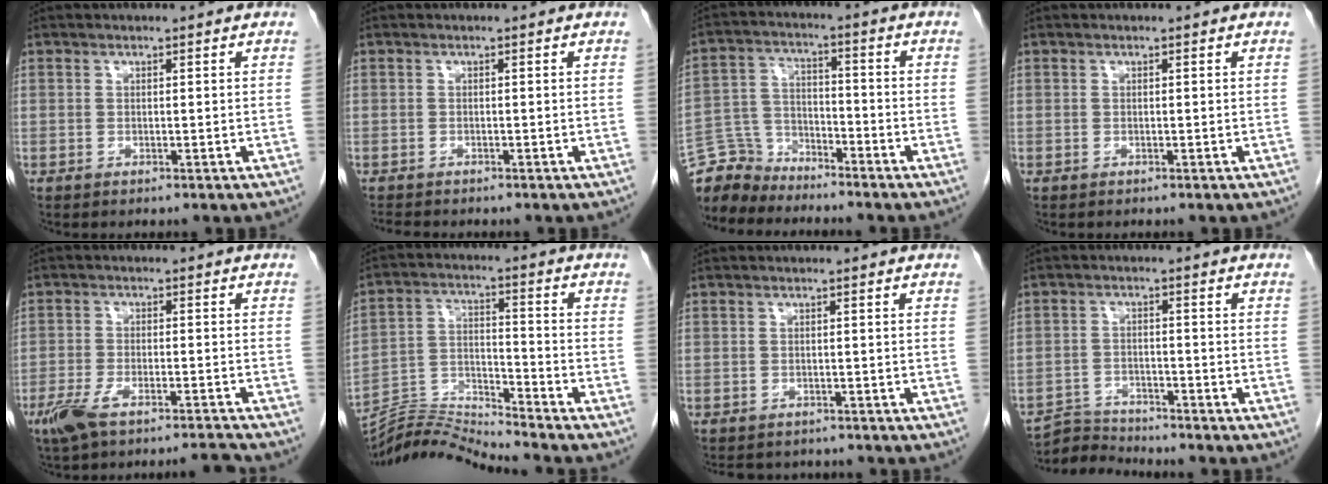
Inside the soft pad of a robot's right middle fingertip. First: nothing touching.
{"total": 2.3, "force": [-2.1, 0.6, 0.8], "torque": [-0.016, -0.006, -0.030]}
{"total": 7.7, "force": [-7.3, 2.3, -0.3], "torque": [-0.002, 0.010, -0.144]}
{"total": 0.0}
{"total": 7.0, "force": [-5.9, 0.5, 3.8], "torque": [-0.072, -0.006, -0.104]}
{"total": 10.4, "force": [-10.1, -2.5, -0.2], "torque": [0.001, 0.033, -0.188]}
{"total": 4.0, "force": [-3.7, 1.7, 0.4], "torque": [-0.003, 0.002, -0.046]}
{"total": 4.7, "force": [-4.6, 0.0, -0.9], "torque": [0.013, -0.006, -0.083]}